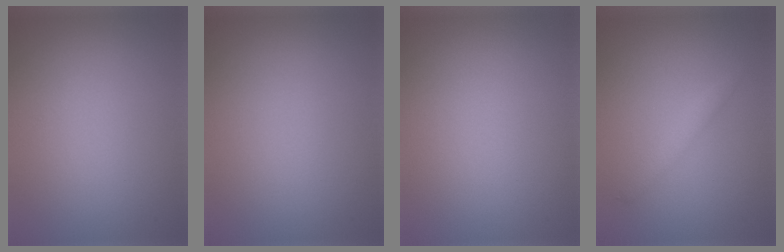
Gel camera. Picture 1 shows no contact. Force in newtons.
{"total": 0.0}
{"total": 0.0}
{"total": 1.5, "press": 1.5, "slide": 0.1}